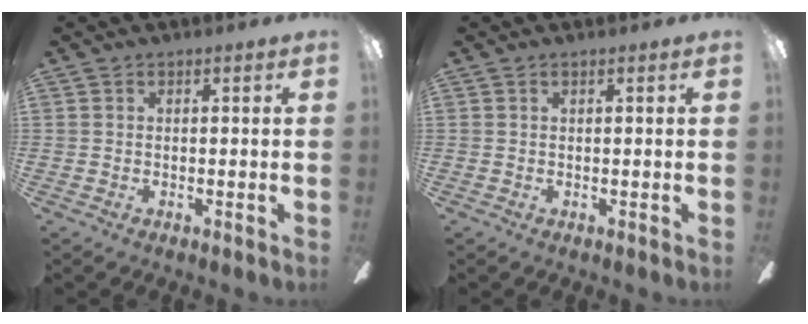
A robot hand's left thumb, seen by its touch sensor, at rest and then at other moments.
{"total": 0.0}